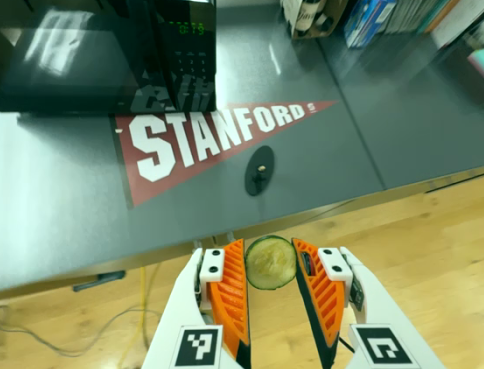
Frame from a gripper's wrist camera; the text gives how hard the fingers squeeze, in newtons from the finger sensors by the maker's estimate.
{"total": 4.5, "left": 4.4, "right": 4.6}